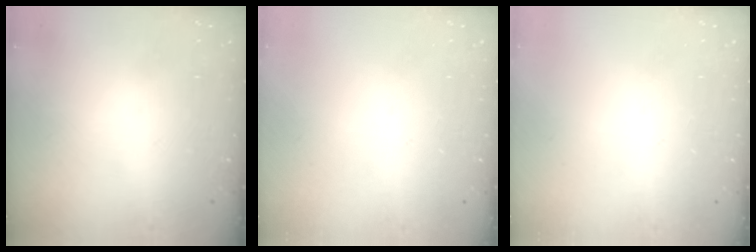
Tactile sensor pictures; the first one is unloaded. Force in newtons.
{"total": 0.0}
{"total": 0.0}